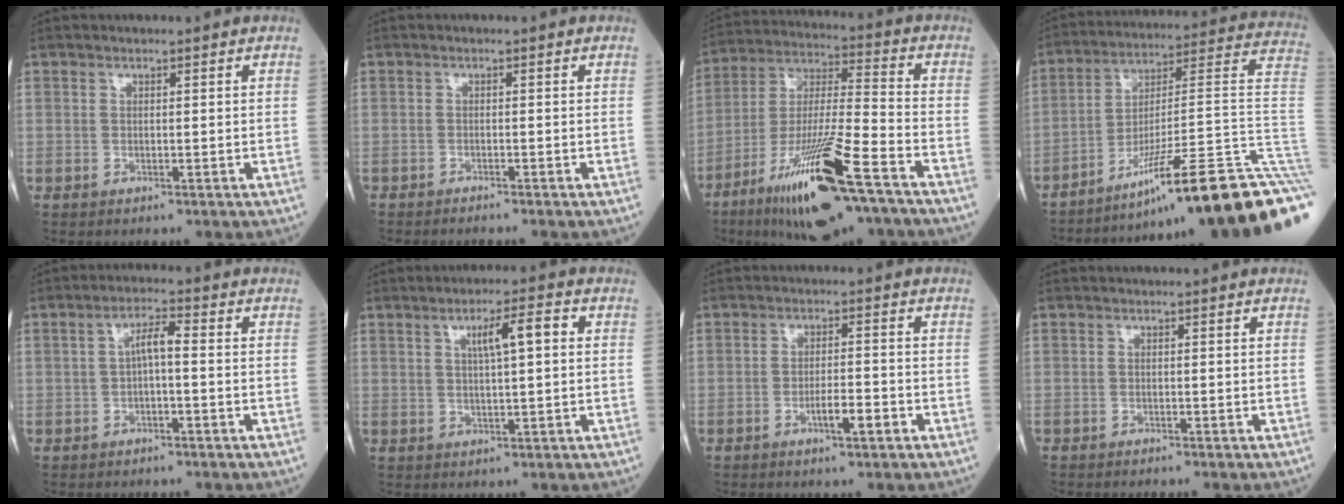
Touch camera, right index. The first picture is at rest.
{"total": 2.2, "force": [-2.0, -0.1, 0.9], "torque": [-0.014, 0.000, -0.026]}
{"total": 19.7, "force": [-11.3, 2.6, 16.0], "torque": [-0.296, -0.039, -0.198]}
{"total": 27.2, "force": [-16.8, -1.1, 21.3], "torque": [-0.175, 0.015, -0.256]}
{"total": 3.3, "force": [-0.2, 0.7, 3.2], "torque": [-0.054, 0.012, -0.005]}
{"total": 5.2, "force": [1.4, 0.5, 4.9], "torque": [-0.084, 0.011, 0.024]}
{"total": 3.6, "force": [-1.7, 0.6, 3.1], "torque": [-0.049, 0.002, -0.030]}
{"total": 1.2, "force": [-1.1, -0.1, 0.5], "torque": [-0.006, 0.000, -0.015]}